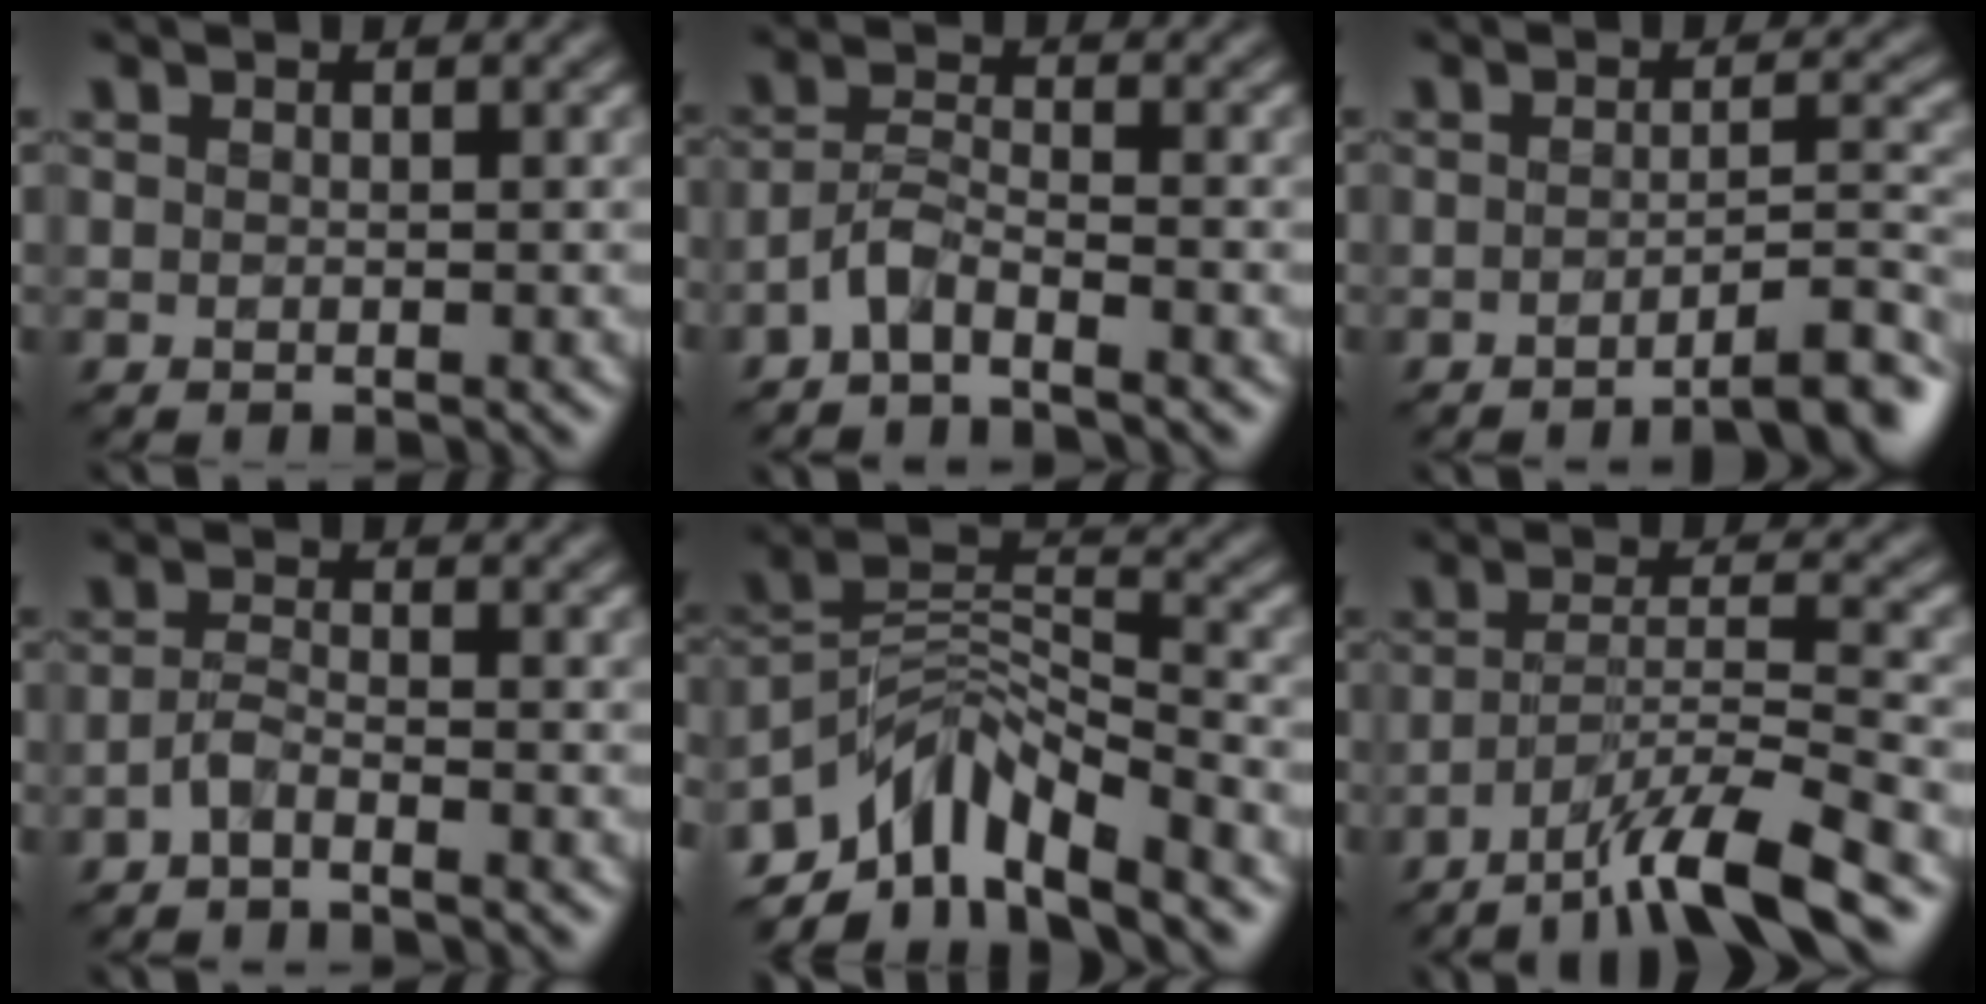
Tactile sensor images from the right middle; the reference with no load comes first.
{"total": 2.4, "force": [-1.9, 0.4, 1.3], "torque": [-0.029, 0.009, -0.048]}
{"total": 5.3, "force": [-3.7, 1.1, 3.7], "torque": [-0.036, 0.019, -0.055]}
{"total": 1.6, "force": [-1.2, 0.3, 1.0], "torque": [-0.024, 0.004, -0.034]}
{"total": 7.5, "force": [-5.6, 2.8, 4.0], "torque": [-0.054, 0.006, -0.115]}
{"total": 7.8, "force": [-5.4, 1.4, 5.5], "torque": [-0.090, 0.007, -0.100]}